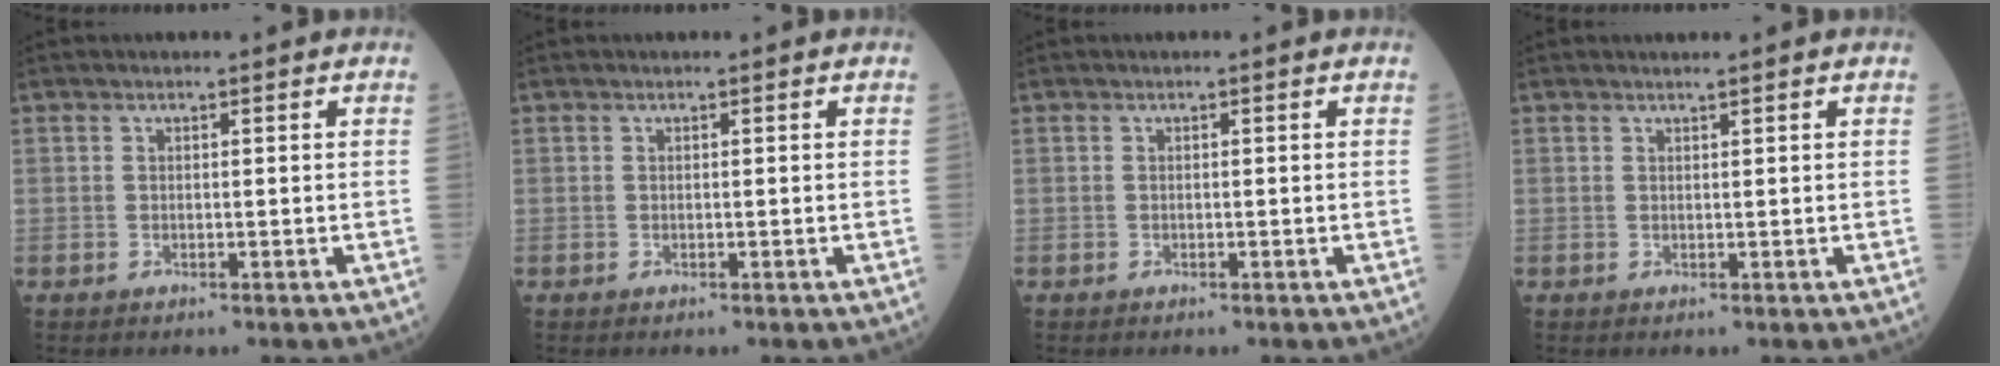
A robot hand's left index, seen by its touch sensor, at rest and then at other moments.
{"total": 0.0}
{"total": 0.0}
{"total": 0.7, "force": [0.6, -0.1, 0.2], "torque": [-0.009, -0.003, 0.014]}